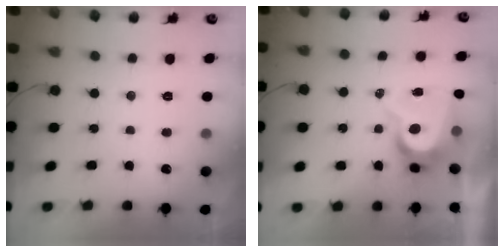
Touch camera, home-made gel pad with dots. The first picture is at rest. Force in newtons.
{"total": 7.9, "press": 7.9, "slide": 0.7}